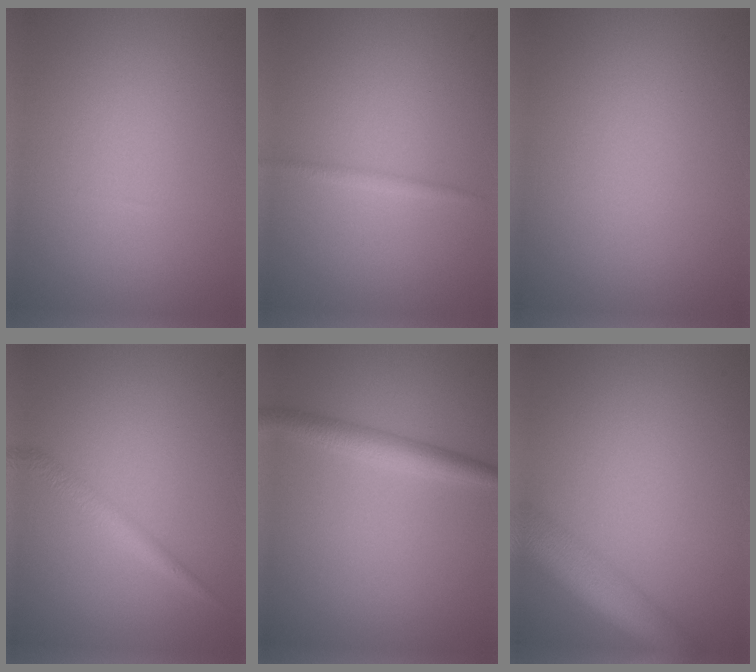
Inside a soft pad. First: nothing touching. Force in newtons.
{"total": 0.8, "press": 0.8, "slide": 0.1}
{"total": 0.0}
{"total": 1.6, "press": 1.6, "slide": 0.0}
{"total": 2.7, "press": 2.7, "slide": 0.0}
{"total": 6.9, "press": 6.9, "slide": 0.2}